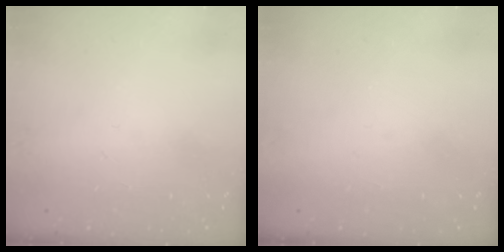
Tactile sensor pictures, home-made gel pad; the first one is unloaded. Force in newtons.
{"total": 1.6, "press": 1.6, "slide": 0.1}